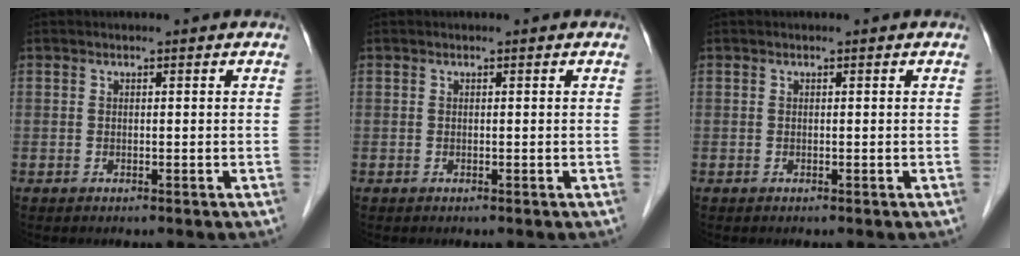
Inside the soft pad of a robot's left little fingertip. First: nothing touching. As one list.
[{"total": 0.0}, {"total": 0.0}]